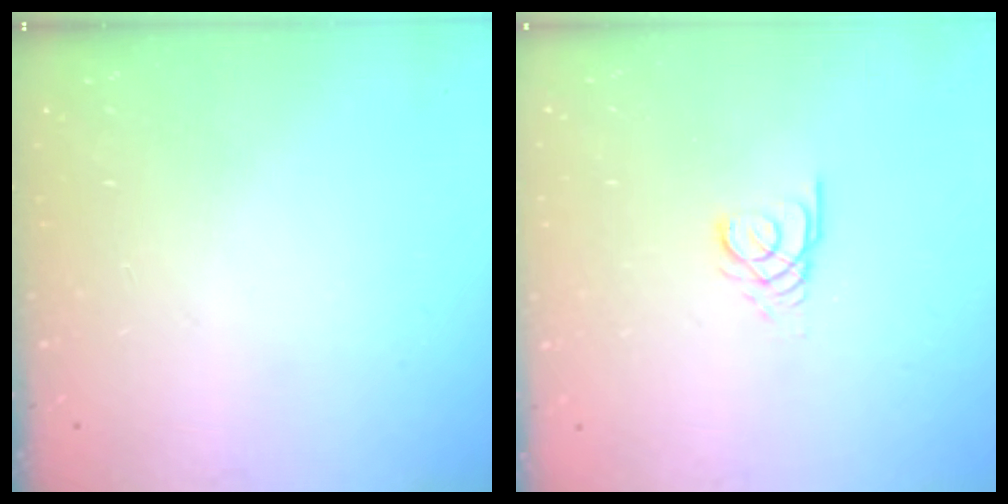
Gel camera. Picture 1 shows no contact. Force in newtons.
{"total": 2.7, "press": 2.7, "slide": 0.3}